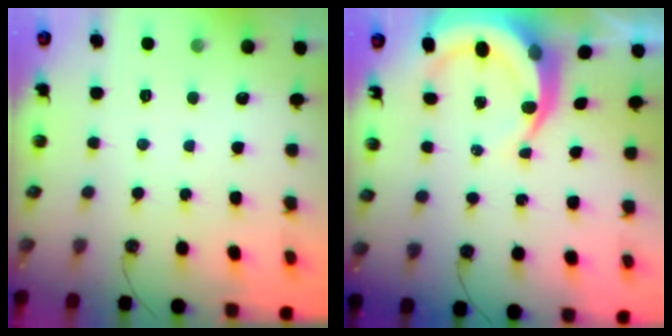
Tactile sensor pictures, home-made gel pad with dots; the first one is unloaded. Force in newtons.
{"total": 8.7, "press": 8.6, "slide": 1.3}